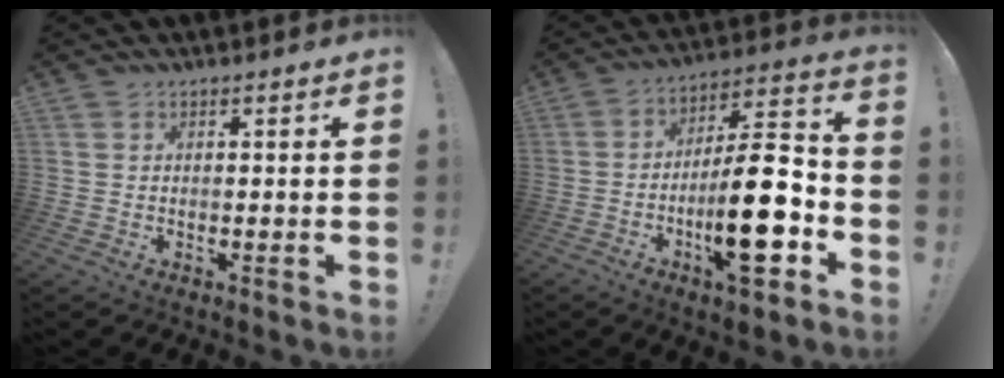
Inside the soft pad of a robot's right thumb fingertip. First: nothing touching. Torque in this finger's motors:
{"motor_torque": [2.22, 2.33, 1.99, -0.78, 0.77]}